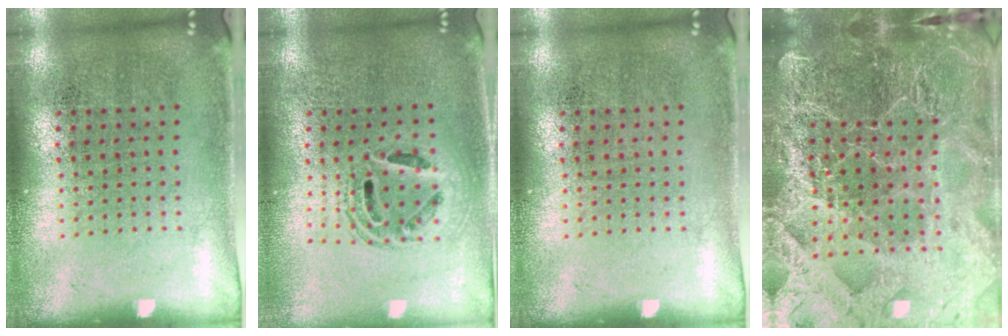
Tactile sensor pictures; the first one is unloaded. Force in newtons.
{"total": 1.6, "press": 1.4, "slide": 0.8}
{"total": 0.0}
{"total": 5.0, "press": 4.5, "slide": 2.3}